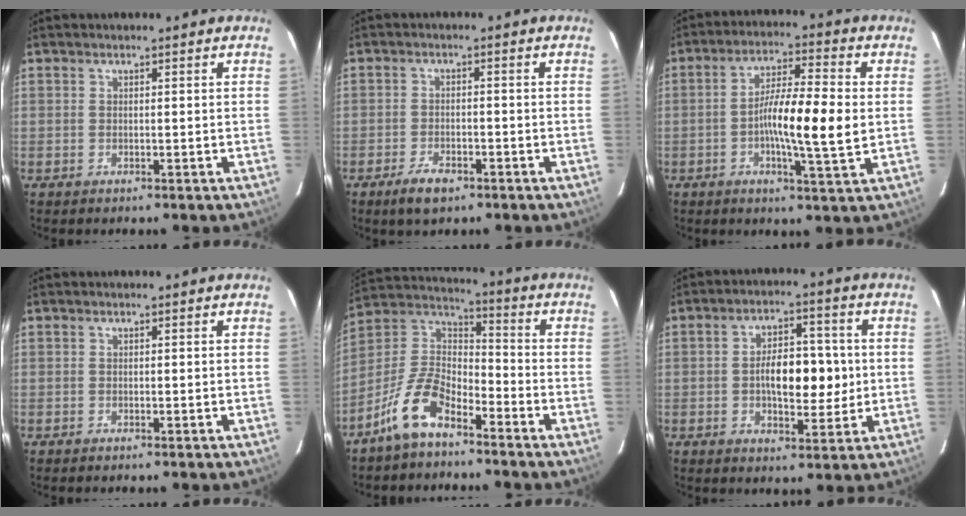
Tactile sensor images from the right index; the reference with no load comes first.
{"total": 4.1, "force": [-2.7, 1.6, 2.6], "torque": [-0.052, -0.001, -0.045]}
{"total": 11.3, "force": [-0.9, 0.9, 11.2], "torque": [-0.192, 0.004, -0.024]}
{"total": 0.0}
{"total": 10.3, "force": [-7.1, 4.0, 6.3], "torque": [-0.146, 0.018, -0.143]}
{"total": 9.0, "force": [-0.2, 4.0, 8.1], "torque": [-0.132, 0.013, -0.001]}